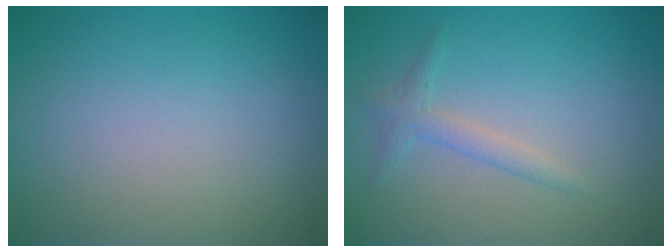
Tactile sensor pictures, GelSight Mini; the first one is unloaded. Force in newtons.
{"total": 1.6, "press": 1.6, "slide": 0.1}